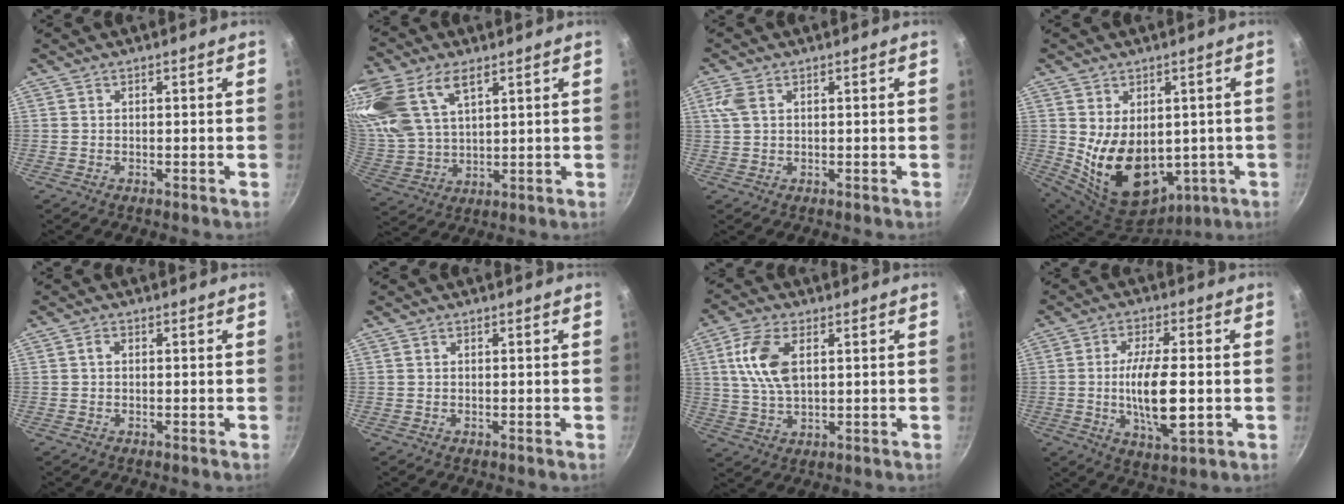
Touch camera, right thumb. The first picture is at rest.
{"total": 21.0, "force": [10.2, 11.7, 14.2], "torque": [-0.344, 0.008, 0.203]}
{"total": 3.2, "force": [1.1, 1.9, 2.3], "torque": [-0.068, 0.011, 0.026]}
{"total": 16.3, "force": [-1.3, 11.0, 11.9], "torque": [-0.175, -0.017, 0.019]}
{"total": 1.1, "force": [0.1, 0.8, 0.8], "torque": [-0.009, 0.002, -0.002]}
{"total": 0.0}
{"total": 10.1, "force": [2.6, 5.3, 8.2], "torque": [-0.173, -0.001, 0.053]}
{"total": 12.1, "force": [-1.1, 4.3, 11.2], "torque": [-0.199, -0.008, -0.016]}